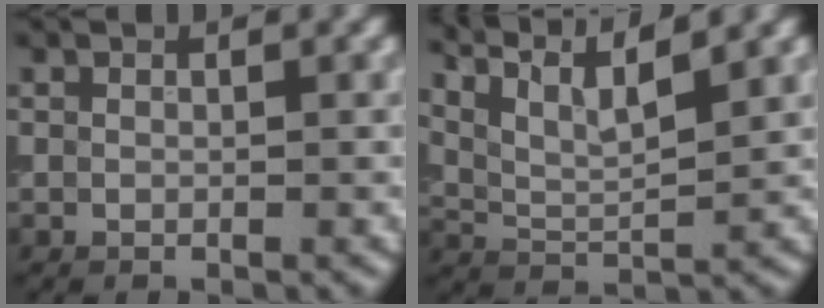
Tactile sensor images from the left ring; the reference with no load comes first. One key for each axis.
{"total": 8.1, "fx": 6.1, "fy": 2.1, "fz": 4.9, "tx": -0.093, "ty": 0.023, "tz": 0.083}